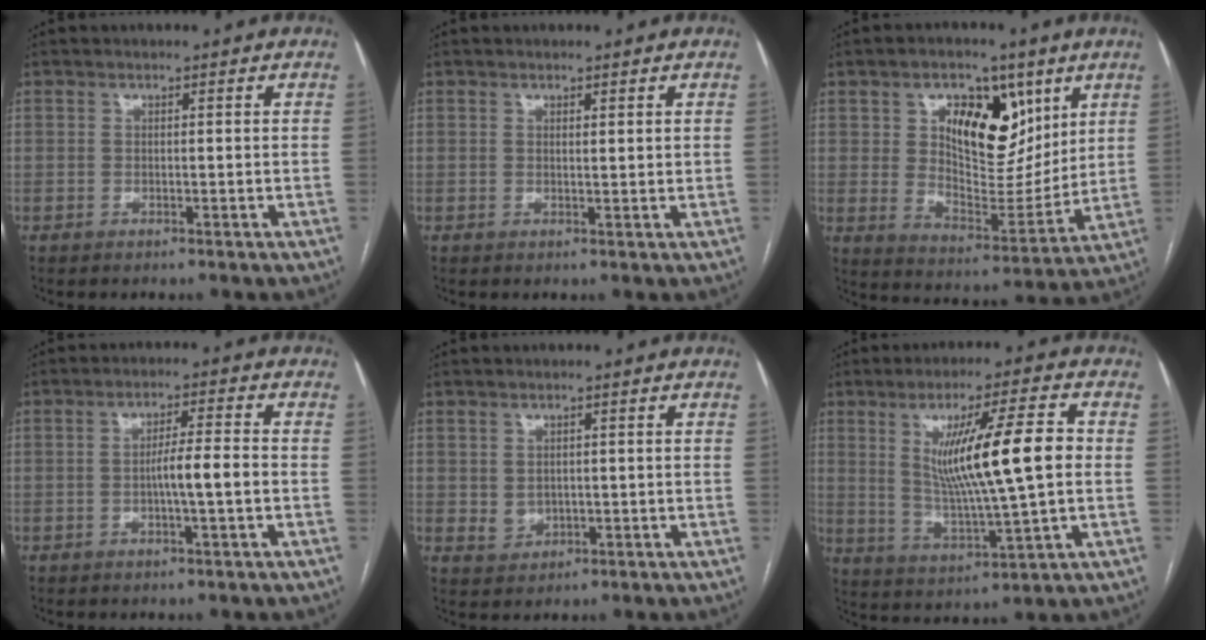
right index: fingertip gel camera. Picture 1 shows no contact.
{"total": 0.9, "force": [0.6, 0.1, 0.7], "torque": [-0.011, -0.003, 0.009]}
{"total": 14.4, "force": [6.1, 7.7, 10.5], "torque": [-0.162, 0.008, 0.112]}
{"total": 5.0, "force": [-1.0, 0.0, 4.9], "torque": [-0.082, 0.006, -0.018]}
{"total": 2.5, "force": [0.1, 2.2, 1.2], "torque": [-0.025, -0.002, 0.012]}
{"total": 14.1, "force": [1.9, 0.7, 14.0], "torque": [-0.239, -0.003, 0.037]}